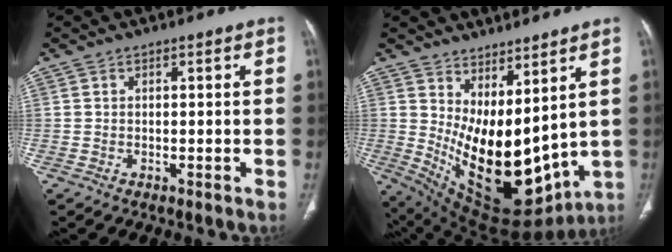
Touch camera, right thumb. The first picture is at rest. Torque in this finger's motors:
{"motor_torque": [-0.82, 2.54, 1.65, 1.12, 0.58]}